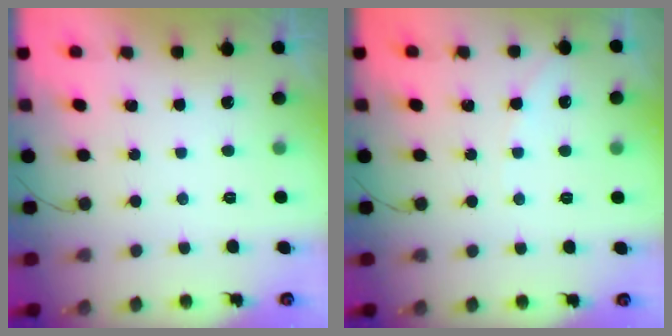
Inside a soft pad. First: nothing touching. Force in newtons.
{"total": 4.4, "press": 4.4, "slide": 0.3}